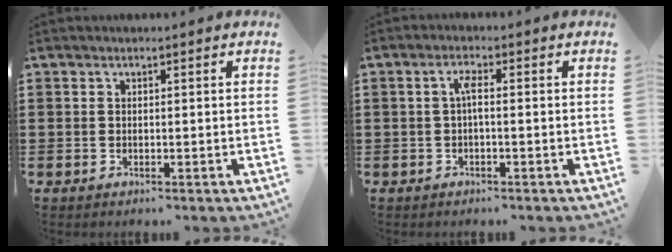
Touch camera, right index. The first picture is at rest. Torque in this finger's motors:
{"motor_torque": [0.49, -0.42, 0.26, 0.09]}